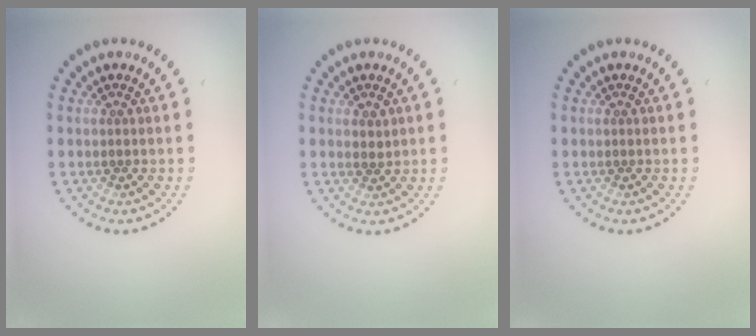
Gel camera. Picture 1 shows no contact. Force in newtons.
{"total": 0.6, "press": 0.5, "slide": 0.3}
{"total": 0.0}